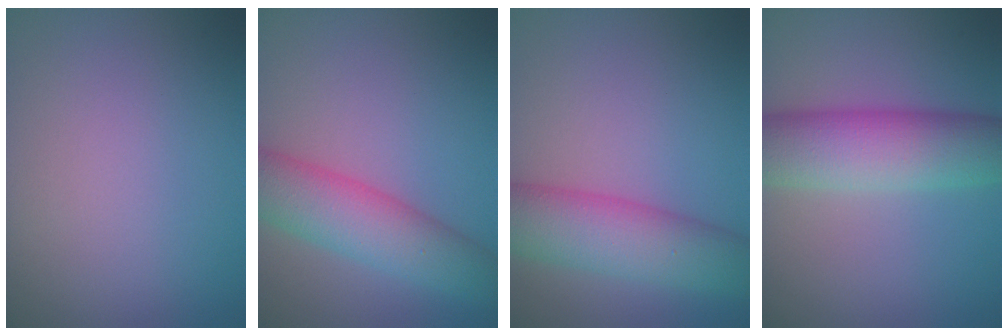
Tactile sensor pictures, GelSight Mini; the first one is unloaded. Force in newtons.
{"total": 6.6, "press": 6.6, "slide": 0.3}
{"total": 7.5, "press": 7.5, "slide": 0.2}
{"total": 8.7, "press": 8.7, "slide": 0.4}